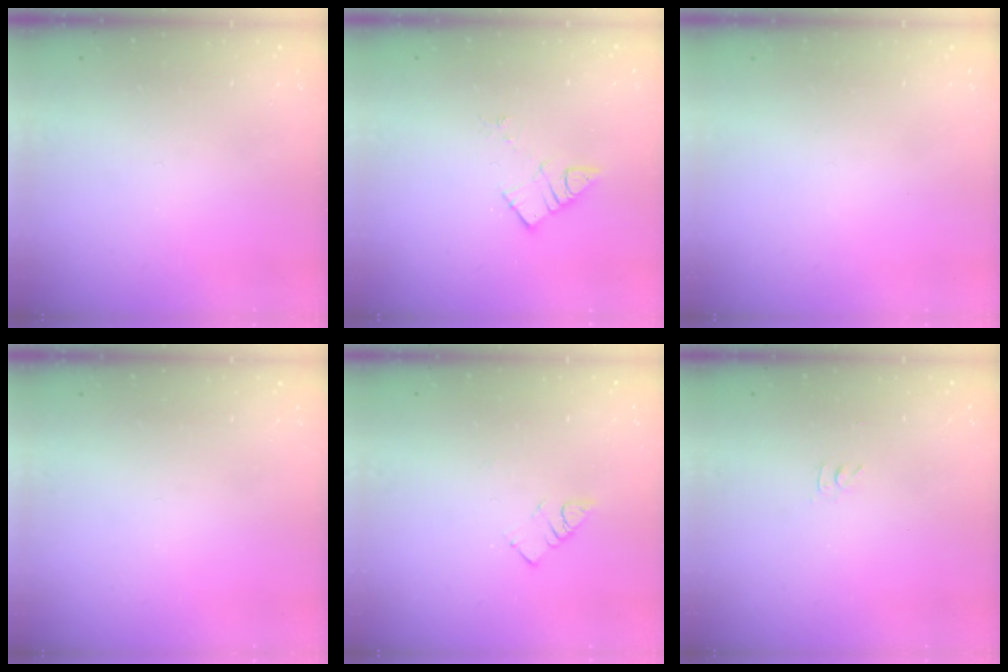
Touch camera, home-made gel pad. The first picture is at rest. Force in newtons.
{"total": 5.8, "press": 5.8, "slide": 0.0}
{"total": 1.7, "press": 1.7, "slide": 0.1}
{"total": 0.0}
{"total": 3.6, "press": 3.6, "slide": 0.4}
{"total": 2.8, "press": 2.8, "slide": 0.4}